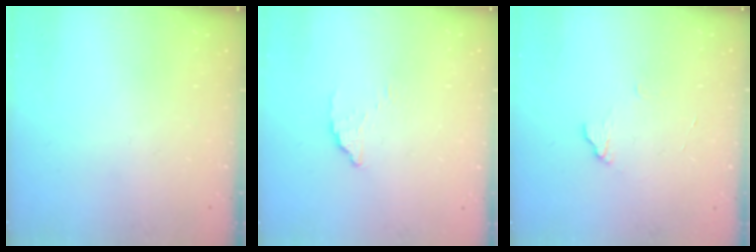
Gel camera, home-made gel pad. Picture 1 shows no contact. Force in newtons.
{"total": 1.8, "press": 1.8, "slide": 0.1}
{"total": 5.8, "press": 5.8, "slide": 0.5}